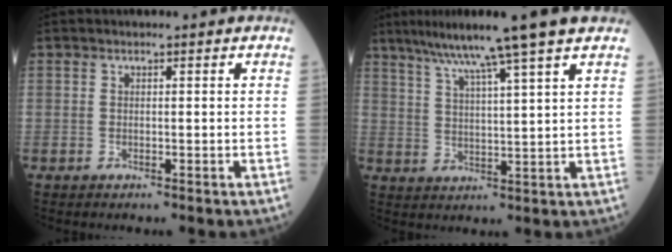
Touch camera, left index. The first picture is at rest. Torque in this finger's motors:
{"motor_torque": [0.93, -0.90, 0.33, 0.13]}